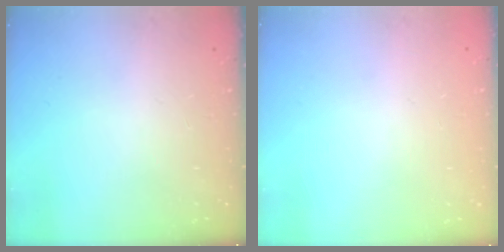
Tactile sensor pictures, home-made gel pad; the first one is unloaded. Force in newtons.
{"total": 0.0}